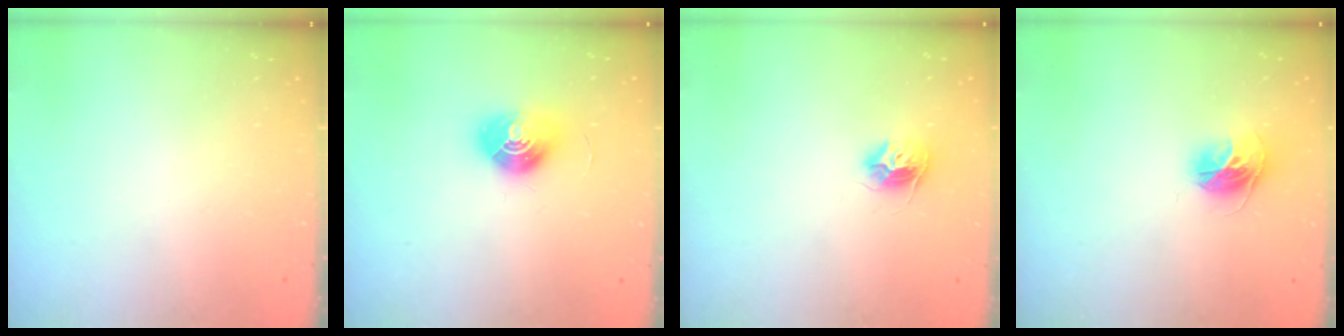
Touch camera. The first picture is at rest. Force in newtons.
{"total": 10.3, "press": 10.3, "slide": 0.5}
{"total": 9.6, "press": 9.6, "slide": 0.6}
{"total": 11.2, "press": 11.2, "slide": 1.1}